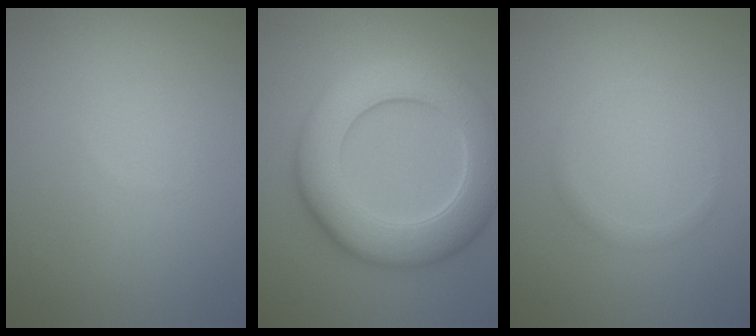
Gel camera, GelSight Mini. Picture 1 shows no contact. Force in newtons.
{"total": 9.5, "press": 9.5, "slide": 0.3}
{"total": 0.9, "press": 0.9, "slide": 0.1}